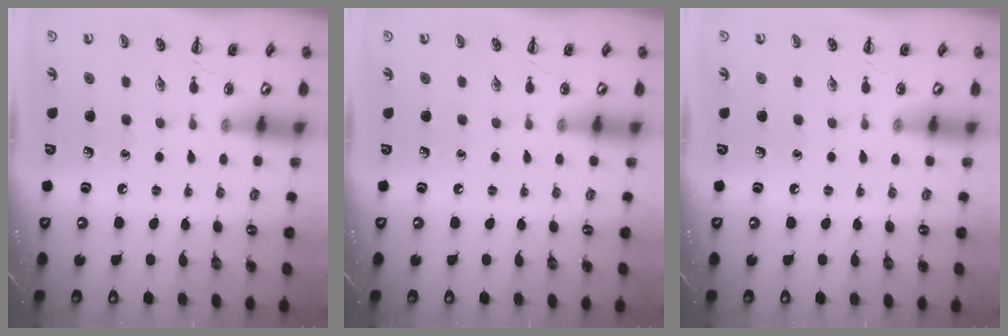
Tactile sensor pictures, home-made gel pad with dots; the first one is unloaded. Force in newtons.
{"total": 0.0}
{"total": 0.0}